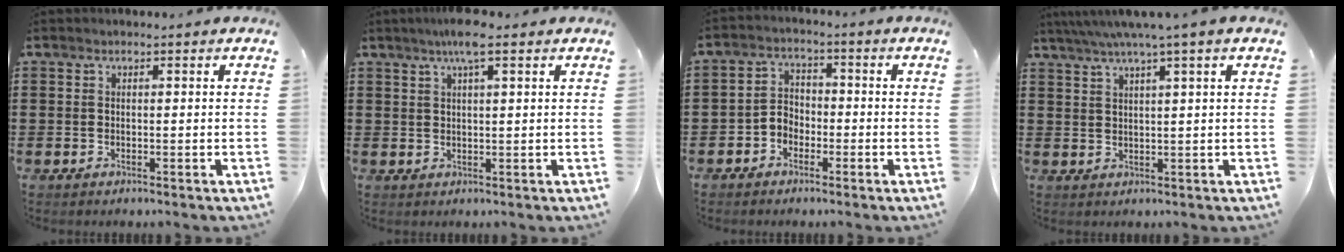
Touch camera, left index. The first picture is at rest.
{"total": 4.4, "force": [2.7, 0.4, 3.4], "torque": [-0.072, 0.007, 0.045]}
{"total": 3.3, "force": [-2.5, 2.0, 0.5], "torque": [-0.019, 0.008, -0.057]}
{"total": 3.9, "force": [2.5, -0.6, 2.9], "torque": [-0.062, -0.002, 0.041]}